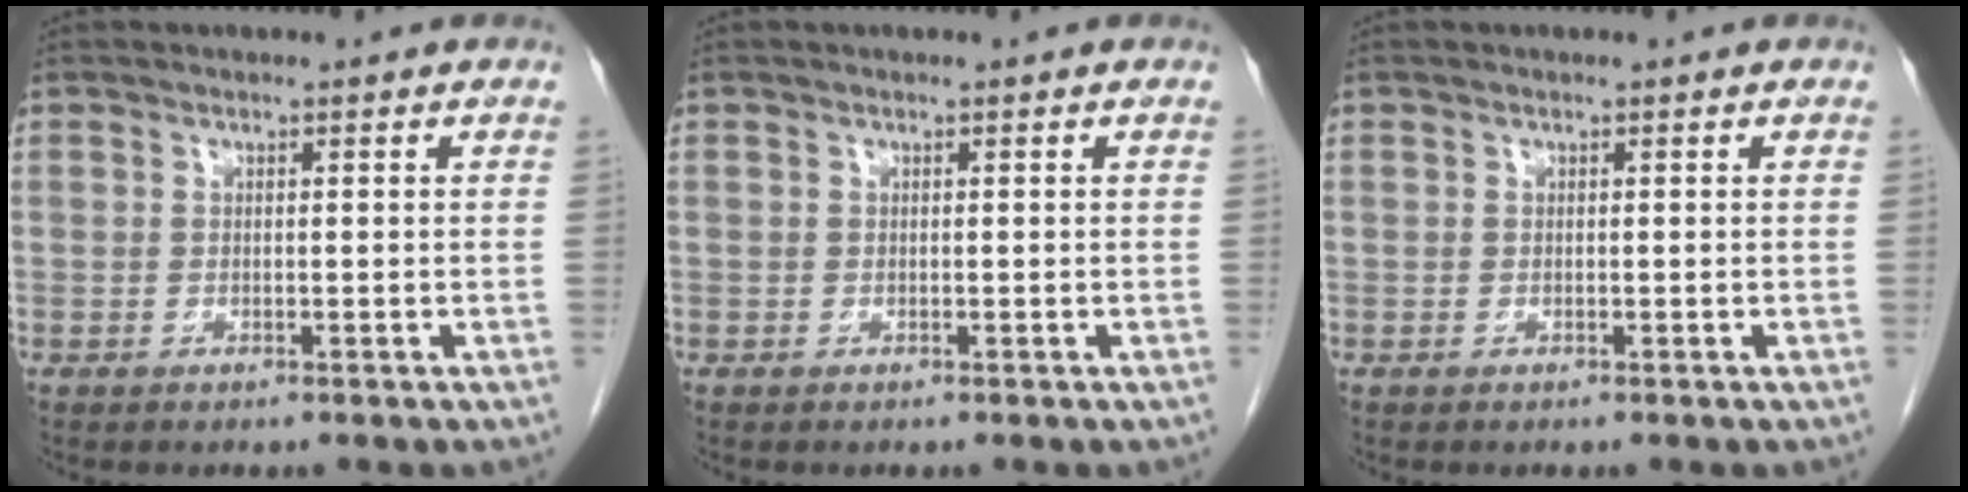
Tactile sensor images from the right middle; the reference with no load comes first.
{"total": 0.0}
{"total": 0.0}